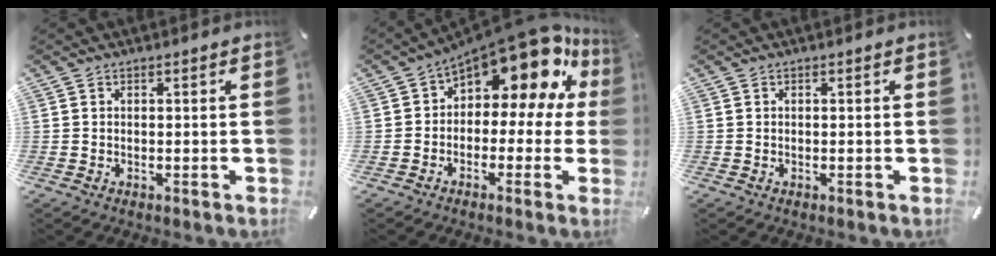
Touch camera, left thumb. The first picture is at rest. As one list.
[{"total": 15.8, "force": [9.2, 7.5, 10.5], "torque": [-0.155, -0.072, 0.150]}, {"total": 0.0}]